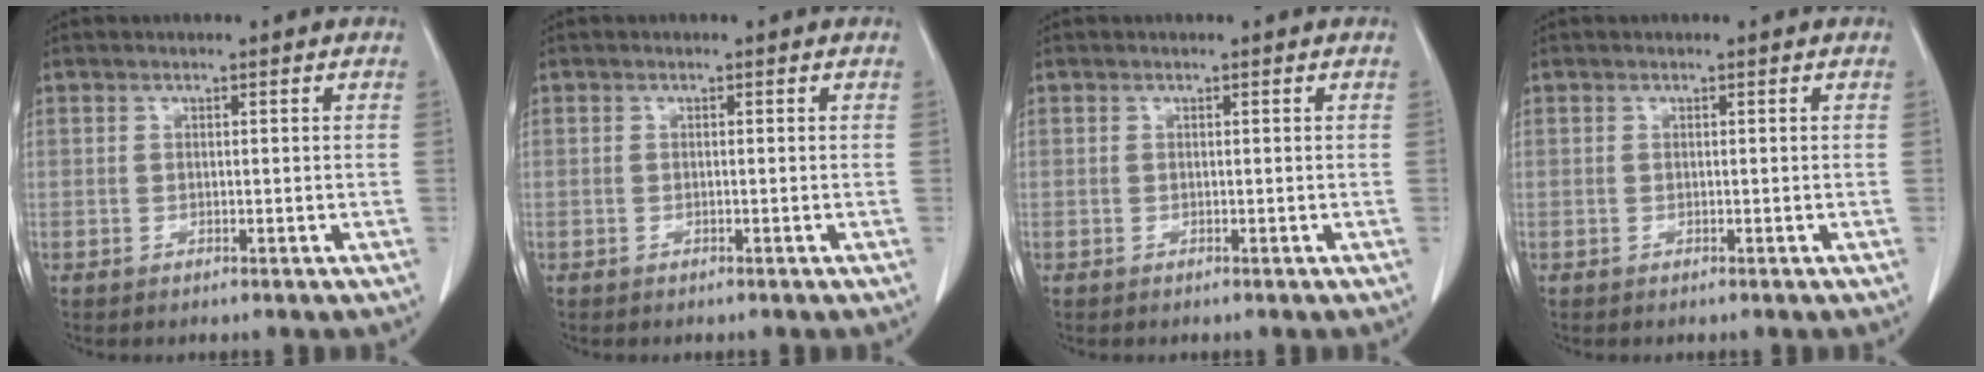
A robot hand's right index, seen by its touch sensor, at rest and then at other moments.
{"total": 0.0}
{"total": 0.0}
{"total": 0.0}